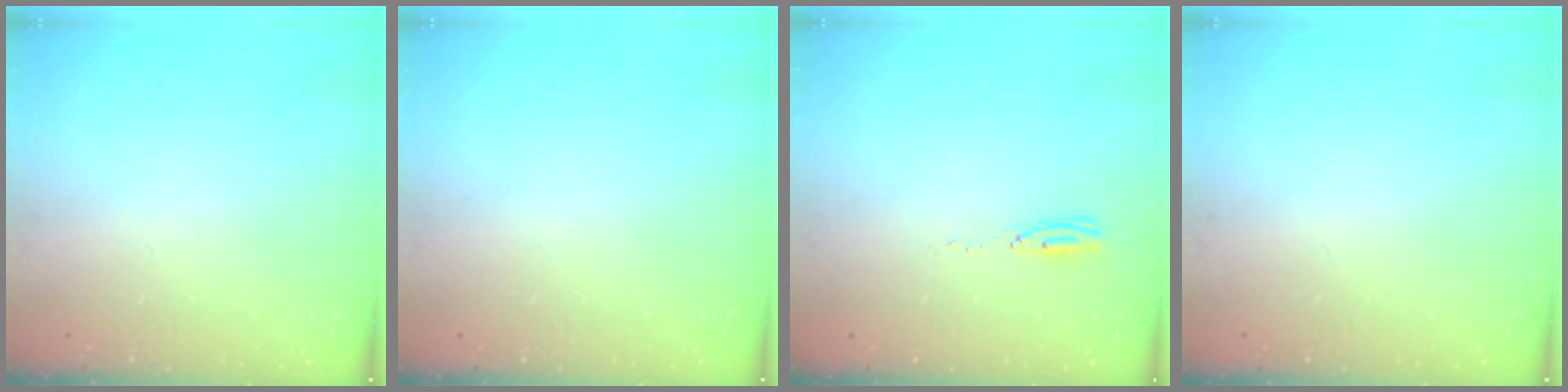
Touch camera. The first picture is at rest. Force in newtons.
{"total": 0.0}
{"total": 3.6, "press": 3.3, "slide": 1.5}
{"total": 0.0}